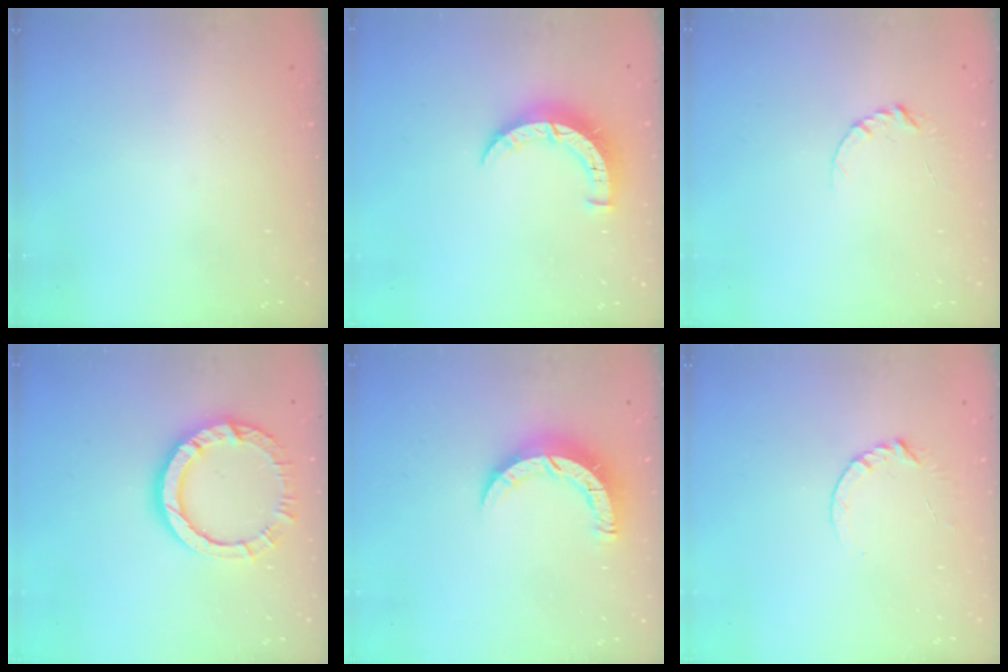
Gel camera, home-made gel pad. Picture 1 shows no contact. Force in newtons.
{"total": 7.0, "press": 7.0, "slide": 0.2}
{"total": 3.4, "press": 3.4, "slide": 0.4}
{"total": 11.6, "press": 11.6, "slide": 0.8}
{"total": 7.9, "press": 7.9, "slide": 0.5}
{"total": 4.6, "press": 4.6, "slide": 0.5}